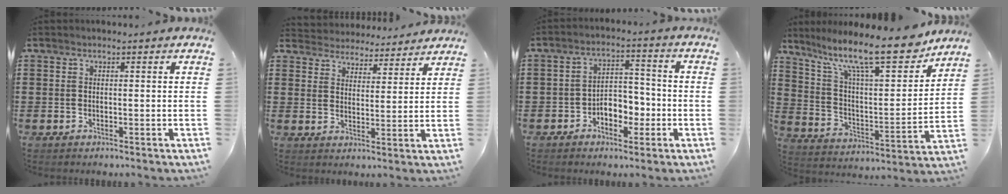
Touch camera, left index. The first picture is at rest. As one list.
[{"total": 4.0, "force": [4.0, 0.5, -0.7], "torque": [-0.008, -0.024, 0.068]}, {"total": 4.8, "force": [-2.3, 3.3, 2.6], "torque": [-0.045, 0.010, -0.048]}, {"total": 14.3, "force": [11.5, 2.8, 8.1], "torque": [-0.174, -0.067, 0.192]}]